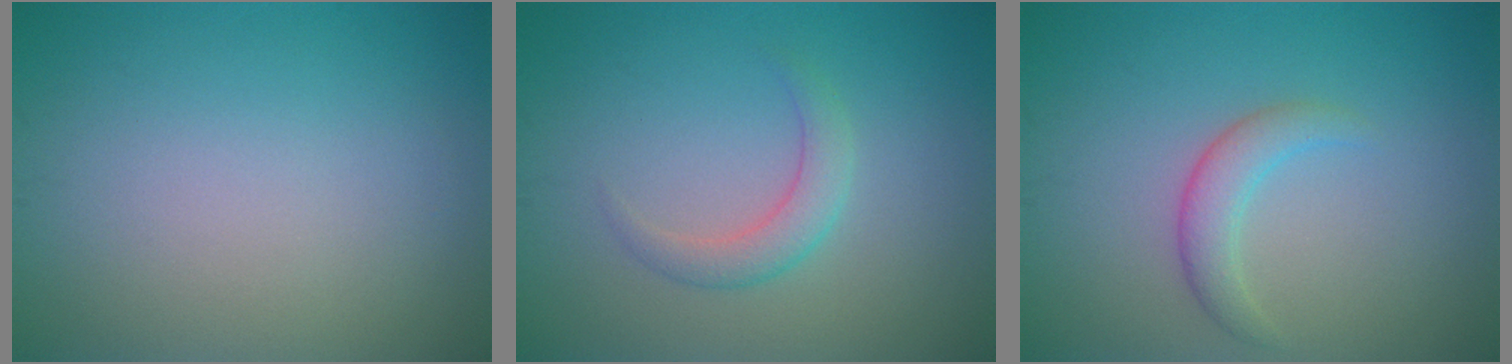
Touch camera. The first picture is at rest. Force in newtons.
{"total": 2.2, "press": 2.2, "slide": 0.0}
{"total": 2.3, "press": 2.3, "slide": 0.2}